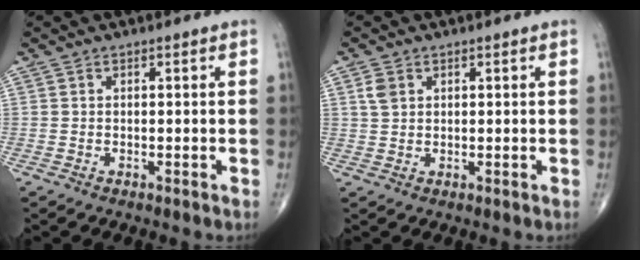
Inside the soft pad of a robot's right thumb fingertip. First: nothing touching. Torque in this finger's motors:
{"motor_torque": [-0.14, 0.44, -0.01, -0.09, 0.02]}